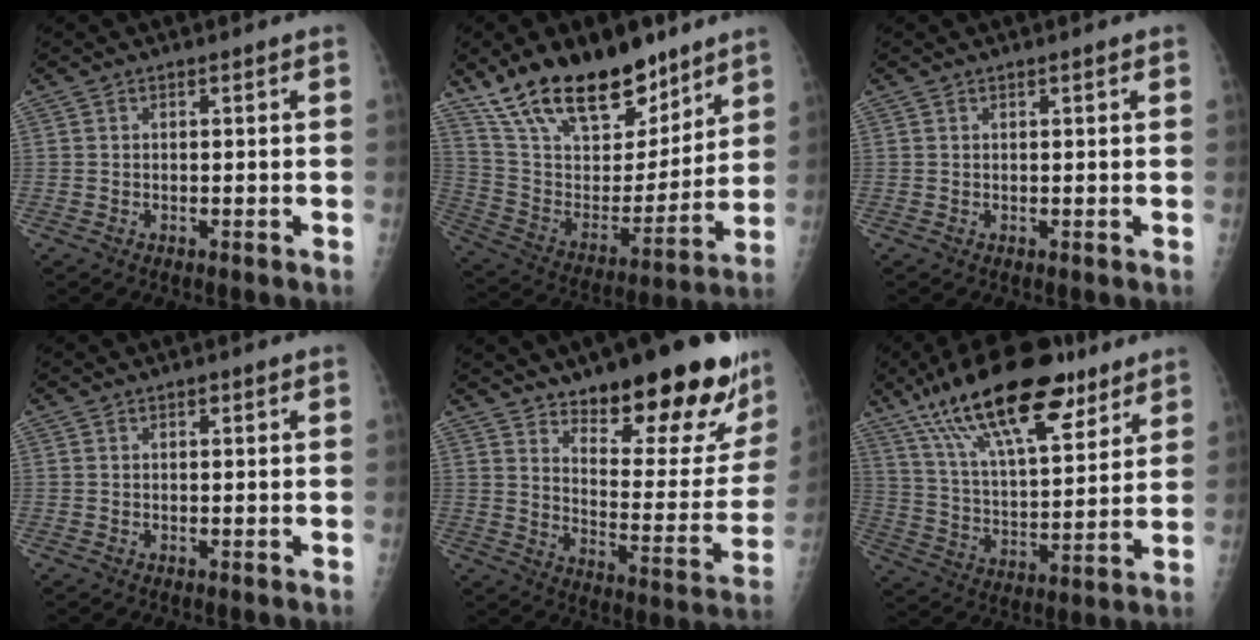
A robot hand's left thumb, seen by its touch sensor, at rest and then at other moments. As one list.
[{"total": 24.9, "force": [18.0, 10.9, 13.3], "torque": [-0.196, -0.073, 0.313]}, {"total": 0.7, "force": [0.6, 0.2, 0.4], "torque": [-0.004, -0.002, 0.008]}, {"total": 0.8, "force": [0.5, 0.4, 0.4], "torque": [-0.002, -0.002, 0.005]}, {"total": 24.9, "force": [17.8, 7.7, 15.6], "torque": [-0.171, -0.107, 0.248]}, {"total": 23.9, "force": [15.3, 8.6, 16.2], "torque": [-0.252, -0.041, 0.264]}]